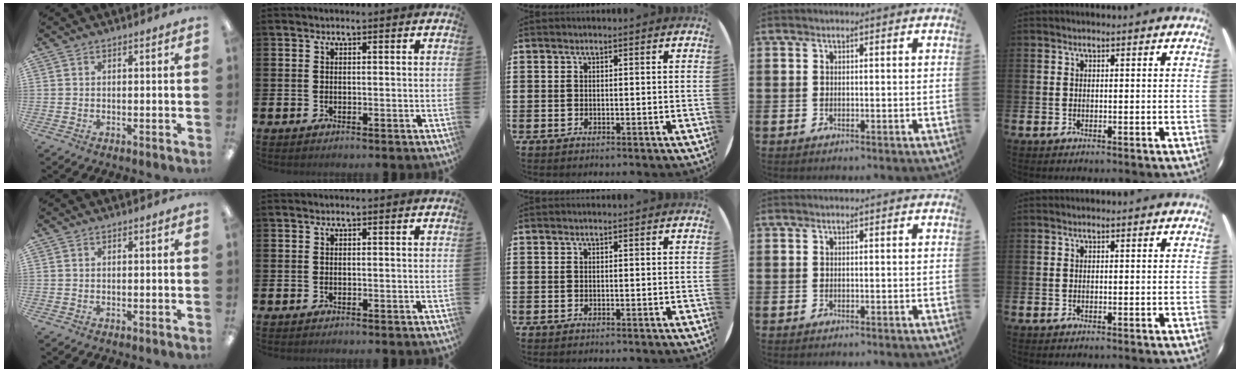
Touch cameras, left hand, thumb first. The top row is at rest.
{}